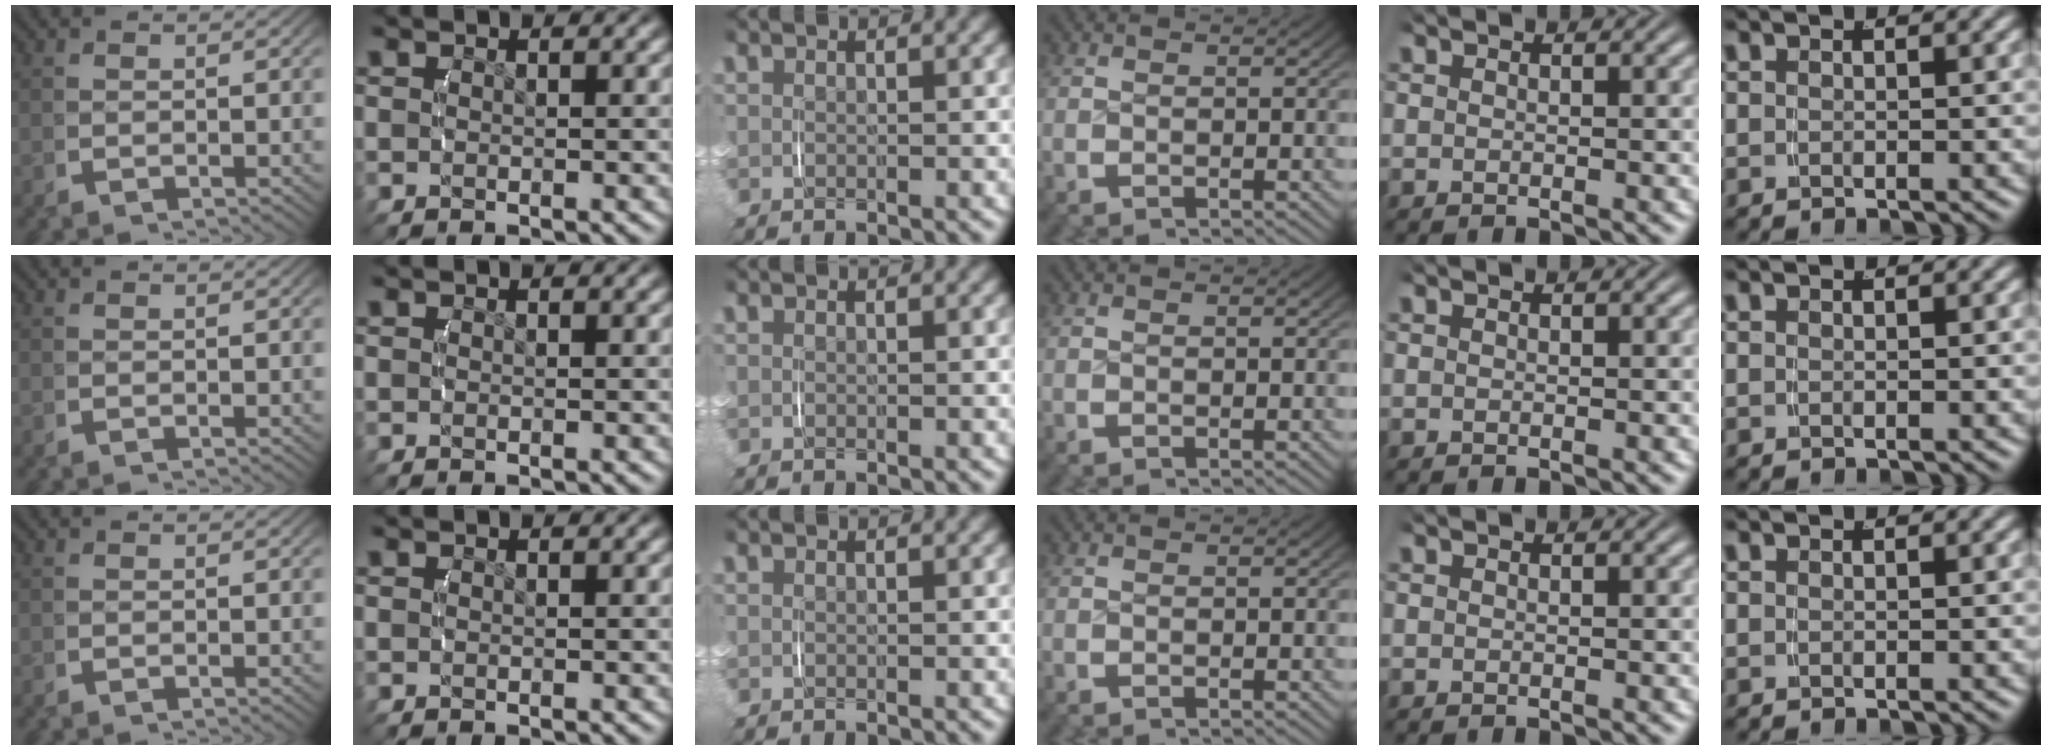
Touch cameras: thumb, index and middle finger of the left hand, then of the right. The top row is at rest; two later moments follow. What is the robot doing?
{"motion": "lift_and_place", "object": "backpack"}